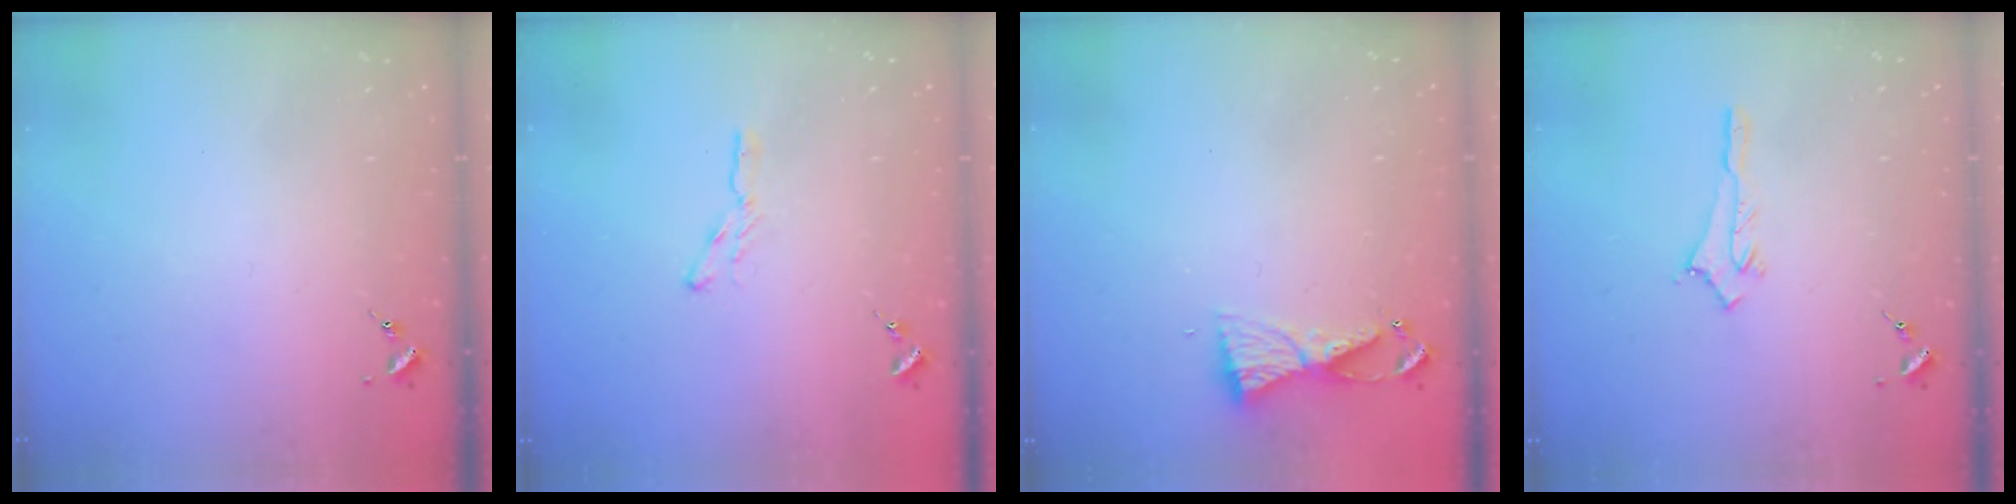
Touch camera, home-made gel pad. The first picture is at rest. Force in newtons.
{"total": 4.0, "press": 4.0, "slide": 0.4}
{"total": 5.4, "press": 5.4, "slide": 0.5}
{"total": 2.9, "press": 2.9, "slide": 0.2}